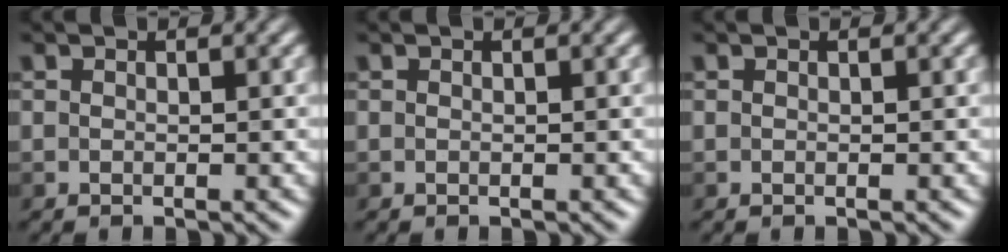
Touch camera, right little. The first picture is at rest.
{"total": 0.0}
{"total": 0.0}